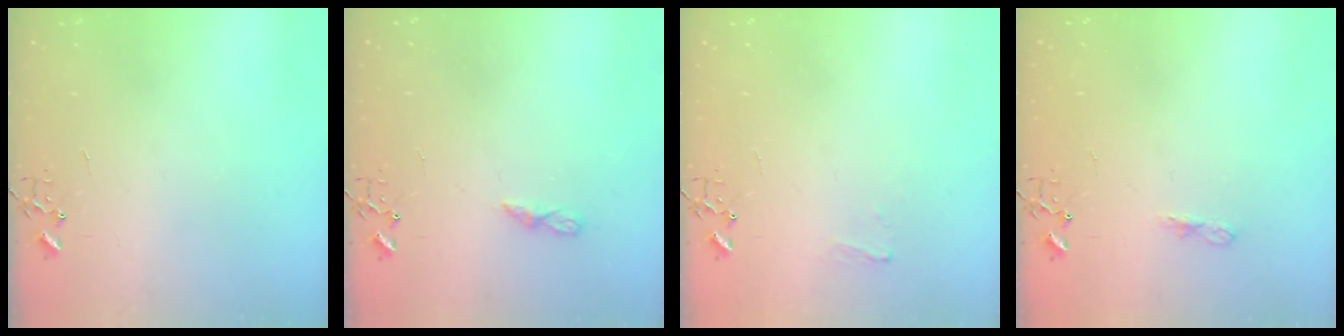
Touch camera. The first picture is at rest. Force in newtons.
{"total": 5.5, "press": 5.4, "slide": 0.4}
{"total": 5.2, "press": 5.1, "slide": 0.6}
{"total": 6.2, "press": 6.2, "slide": 0.8}